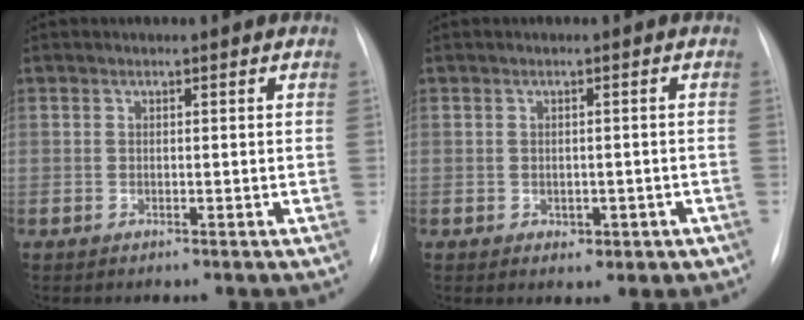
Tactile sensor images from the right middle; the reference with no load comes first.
{"total": 2.6, "force": [-1.0, 1.9, 1.5], "torque": [-0.016, 0.007, 0.000]}